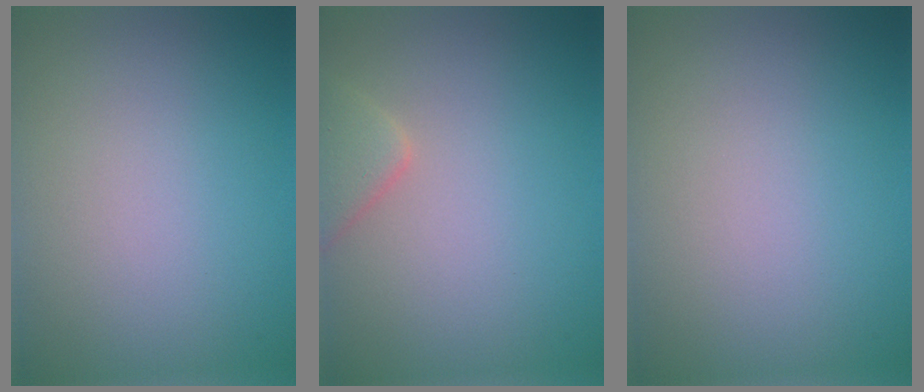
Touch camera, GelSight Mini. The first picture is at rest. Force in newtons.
{"total": 2.3, "press": 2.3, "slide": 0.2}
{"total": 0.0}